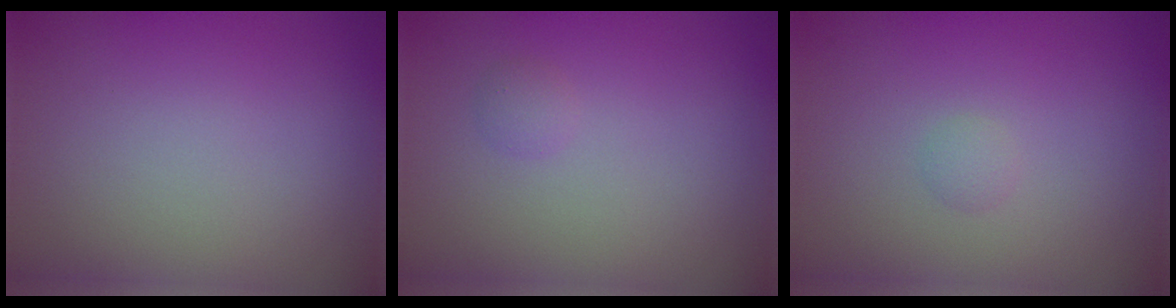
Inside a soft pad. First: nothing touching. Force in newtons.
{"total": 0.8, "press": 0.8, "slide": 0.0}
{"total": 0.7, "press": 0.7, "slide": 0.0}